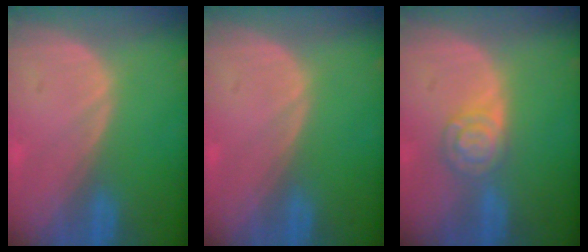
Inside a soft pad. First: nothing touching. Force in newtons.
{"total": 0.0}
{"total": 5.3, "press": 4.7, "slide": 2.4}